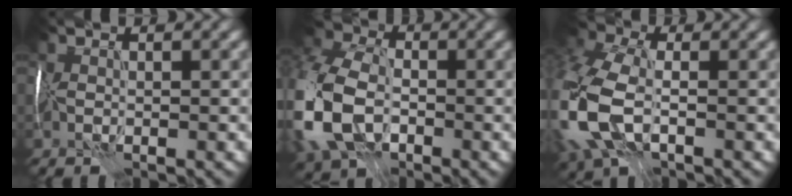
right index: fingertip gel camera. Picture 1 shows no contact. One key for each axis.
{"total": 13.9, "fx": -3.9, "fy": 9.3, "fz": 9.6, "tx": -0.243, "ty": -0.019, "tz": -0.086}
{"total": 12.3, "fx": -2.8, "fy": 7.7, "fz": 9.1, "tx": -0.243, "ty": -0.021, "tz": -0.053}